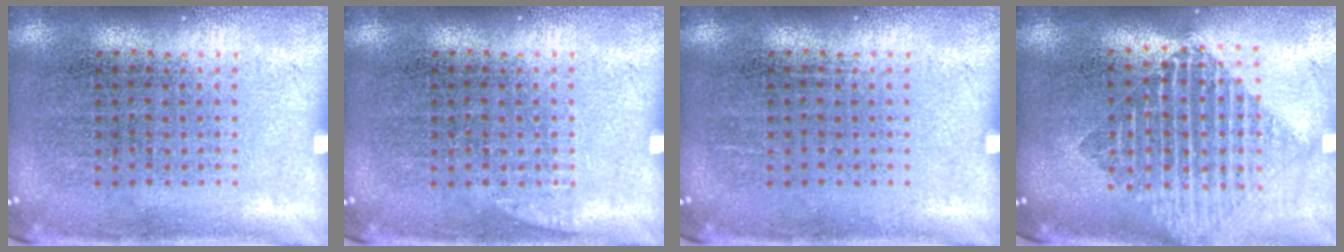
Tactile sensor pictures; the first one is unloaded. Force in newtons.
{"total": 0.7, "press": 0.7, "slide": 0.2}
{"total": 0.0}
{"total": 1.9, "press": 1.6, "slide": 1.1}